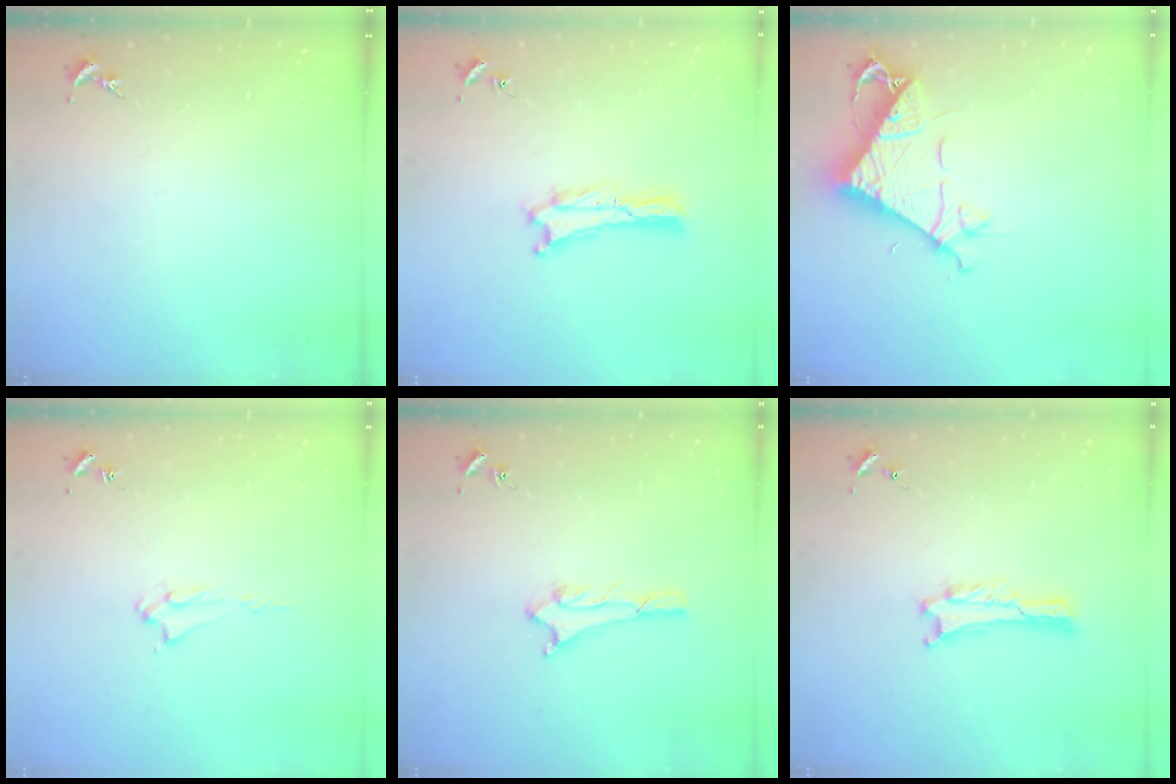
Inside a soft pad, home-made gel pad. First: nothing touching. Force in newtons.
{"total": 0.0}
{"total": 8.1, "press": 8.1, "slide": 0.6}
{"total": 1.9, "press": 1.8, "slide": 0.4}
{"total": 2.0, "press": 2.0, "slide": 0.2}
{"total": 0.5, "press": 0.5, "slide": 0.1}